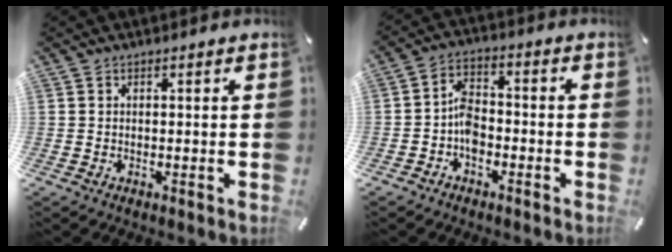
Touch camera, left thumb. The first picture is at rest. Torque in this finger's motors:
{"motor_torque": [0.35, 1.75, 0.42, 0.48, 0.04]}